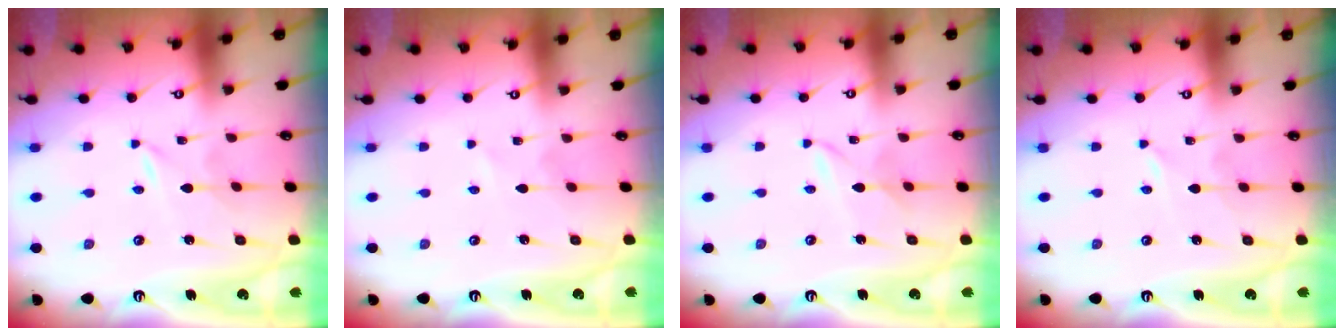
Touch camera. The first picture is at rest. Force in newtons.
{"total": 0.0}
{"total": 2.3, "press": 2.3, "slide": 0.2}
{"total": 0.5, "press": 0.5, "slide": 0.1}